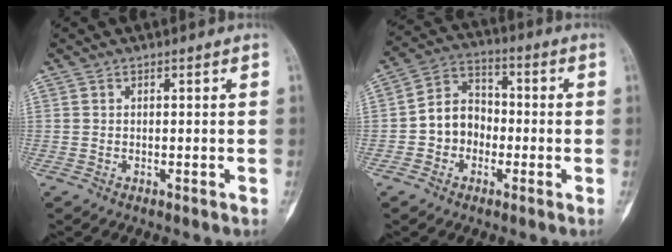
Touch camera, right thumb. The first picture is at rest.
{"total": 8.6, "force": [-1.8, 7.3, 4.3], "torque": [-0.043, 0.038, -0.046]}